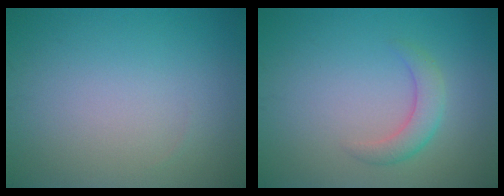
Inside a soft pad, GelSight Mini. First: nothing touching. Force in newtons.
{"total": 2.4, "press": 2.4, "slide": 0.2}